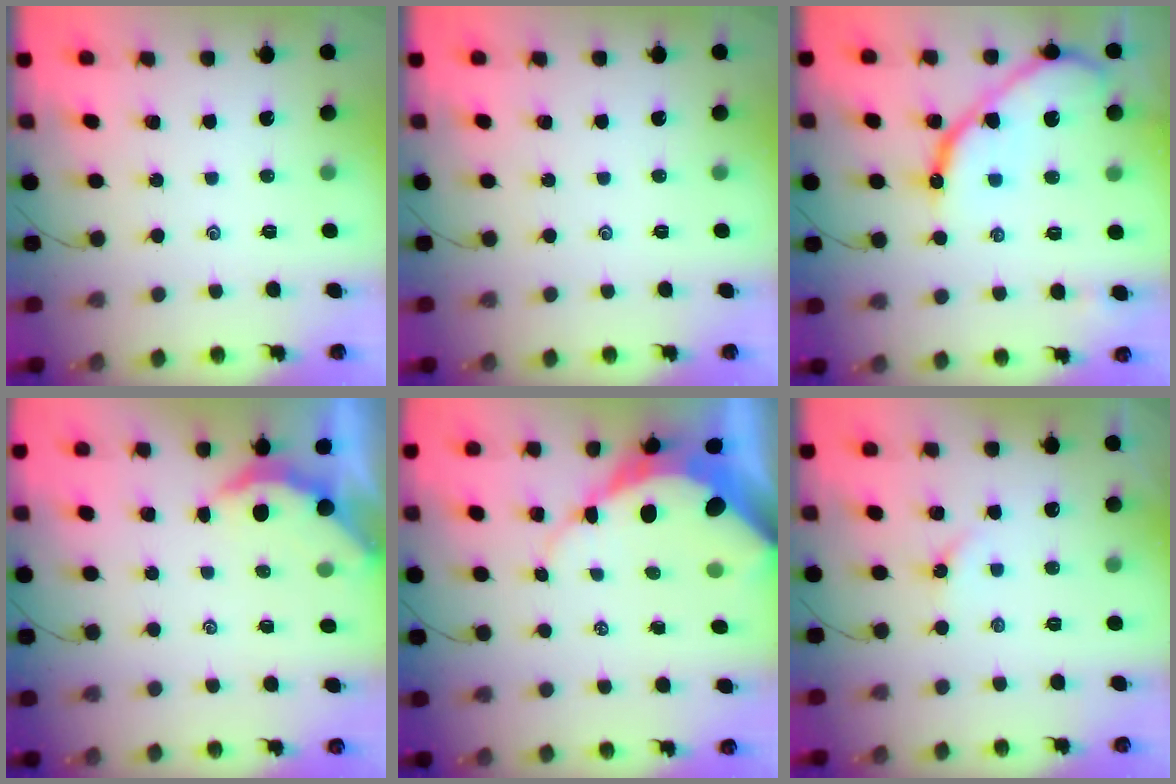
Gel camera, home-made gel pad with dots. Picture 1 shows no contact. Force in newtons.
{"total": 0.0}
{"total": 13.3, "press": 13.2, "slide": 1.5}
{"total": 2.3, "press": 2.3, "slide": 0.2}
{"total": 12.2, "press": 12.2, "slide": 1.1}
{"total": 2.8, "press": 2.8, "slide": 0.4}